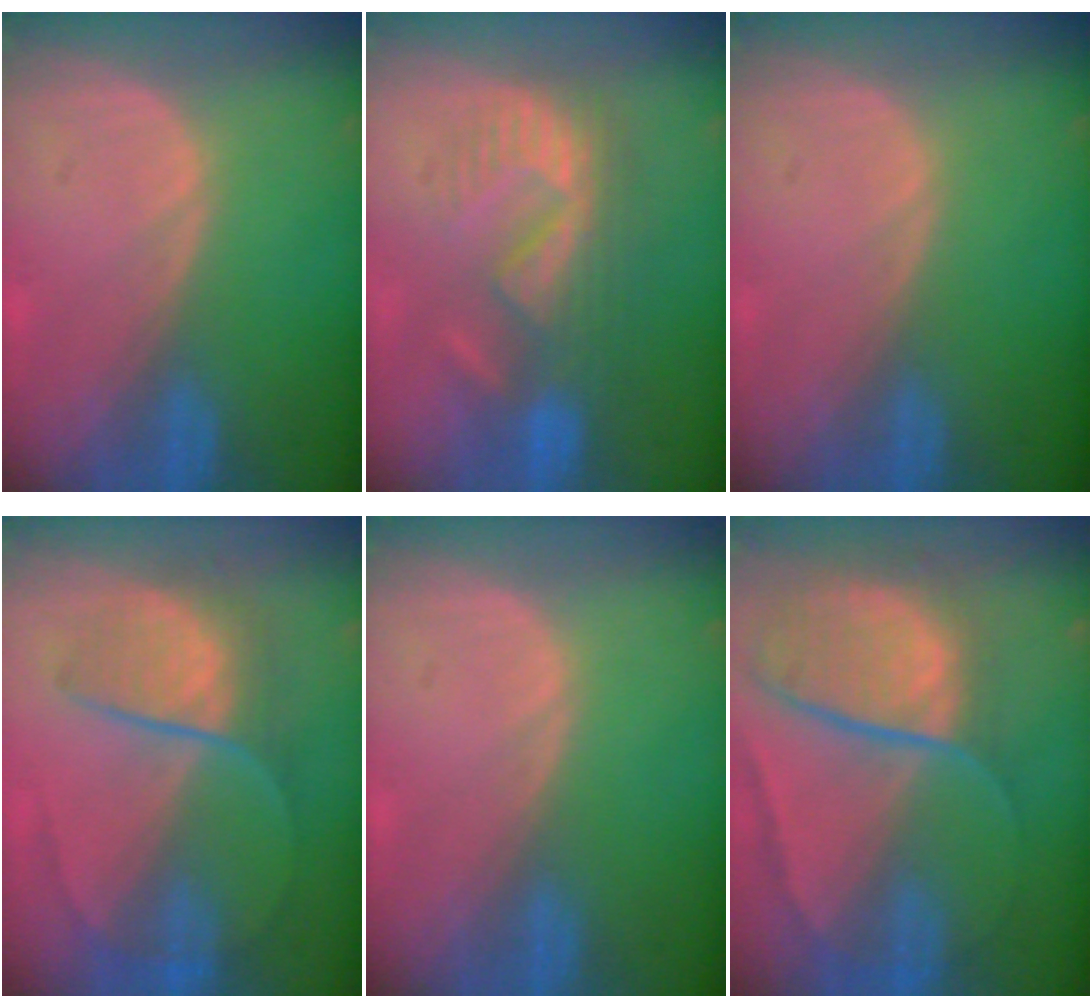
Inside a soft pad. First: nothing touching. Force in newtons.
{"total": 8.7, "press": 8.2, "slide": 3.0}
{"total": 0.0}
{"total": 7.6, "press": 7.0, "slide": 2.9}
{"total": 0.0}
{"total": 10.7, "press": 8.9, "slide": 5.9}